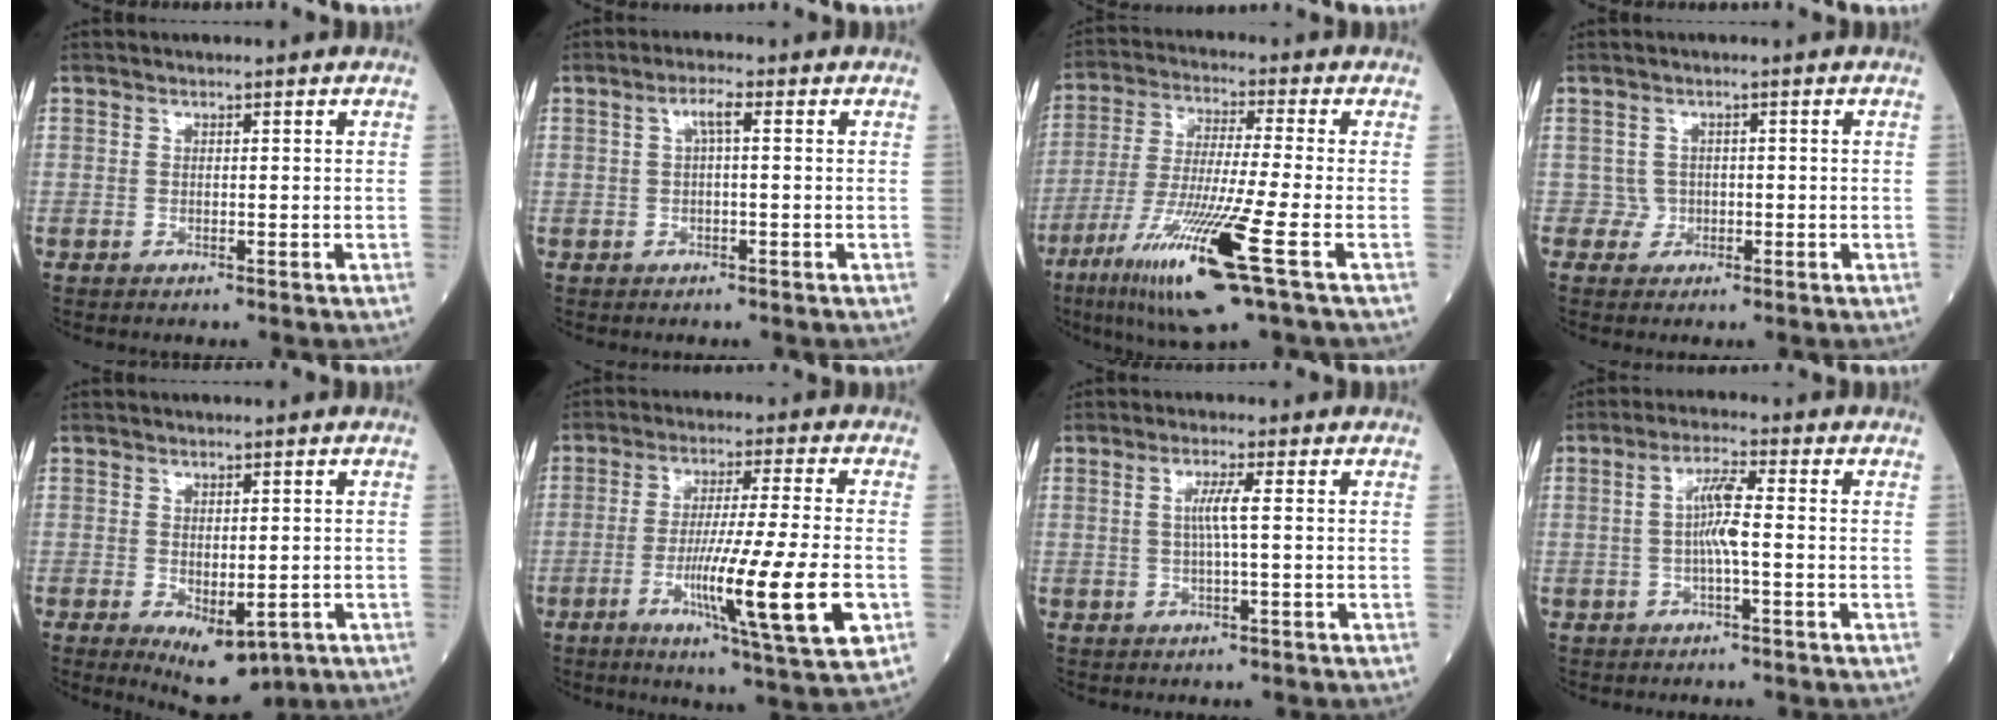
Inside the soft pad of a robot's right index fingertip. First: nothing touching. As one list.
[{"total": 2.4, "force": [0.5, 0.3, 2.3], "torque": [-0.048, 0.007, 0.009]}, {"total": 15.5, "force": [-7.4, -0.4, 13.6], "torque": [-0.282, -0.040, -0.135]}, {"total": 1.6, "force": [-0.4, 1.6, -0.2], "torque": [0.011, 0.008, -0.010]}, {"total": 7.6, "force": [-3.2, 3.4, 6.0], "torque": [-0.090, -0.017, -0.034]}, {"total": 15.5, "force": [-4.5, -0.5, 14.8], "torque": [-0.256, -0.033, -0.075]}, {"total": 3.0, "force": [0.2, -0.4, 3.0], "torque": [-0.061, -0.001, 0.003]}, {"total": 4.6, "force": [-0.6, 0.3, 4.5], "torque": [-0.087, 0.009, -0.010]}]